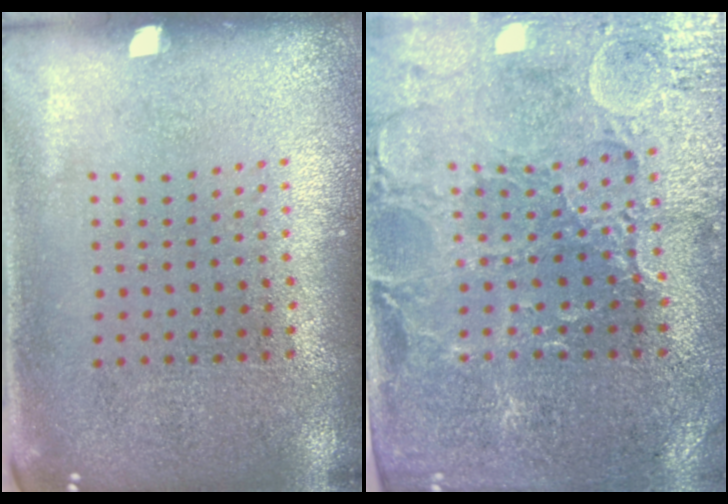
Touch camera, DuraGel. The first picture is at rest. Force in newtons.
{"total": 1.9, "press": 1.8, "slide": 0.5}